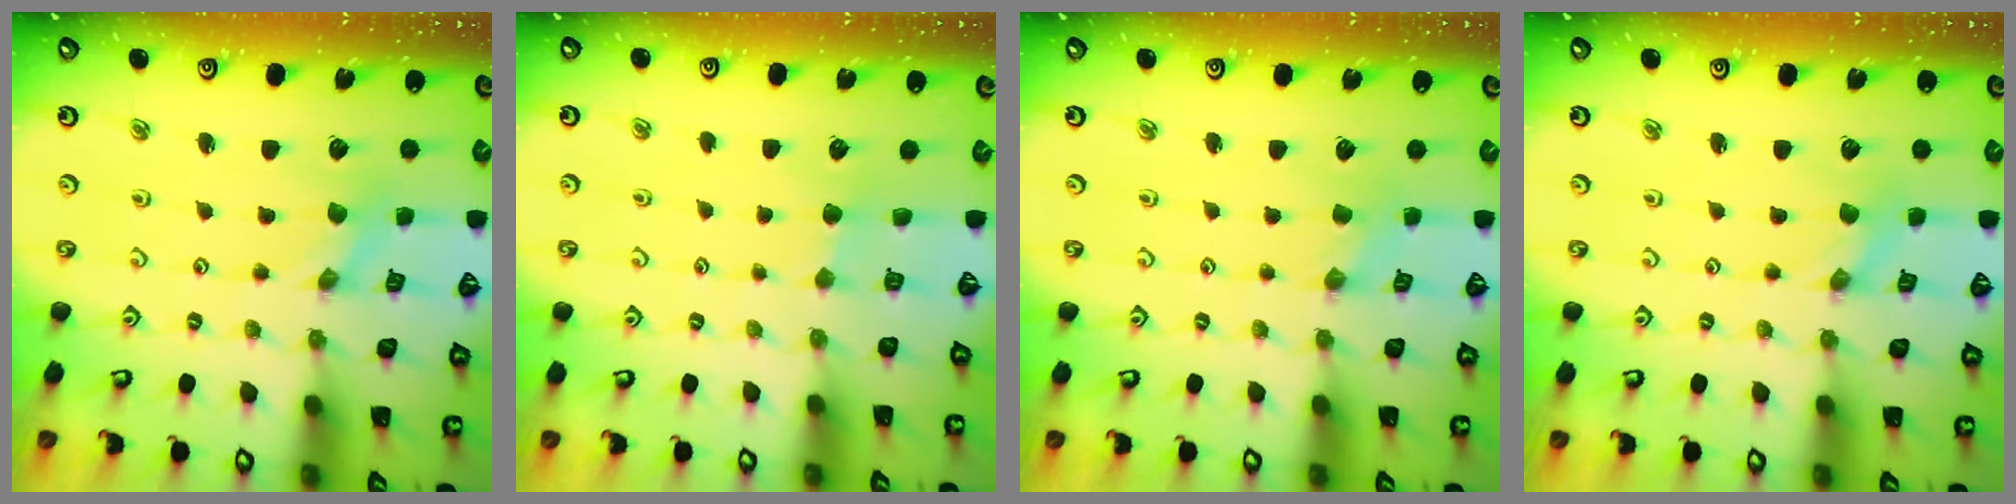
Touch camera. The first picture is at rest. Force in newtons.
{"total": 2.3, "press": 2.2, "slide": 0.4}
{"total": 0.0}
{"total": 0.0}